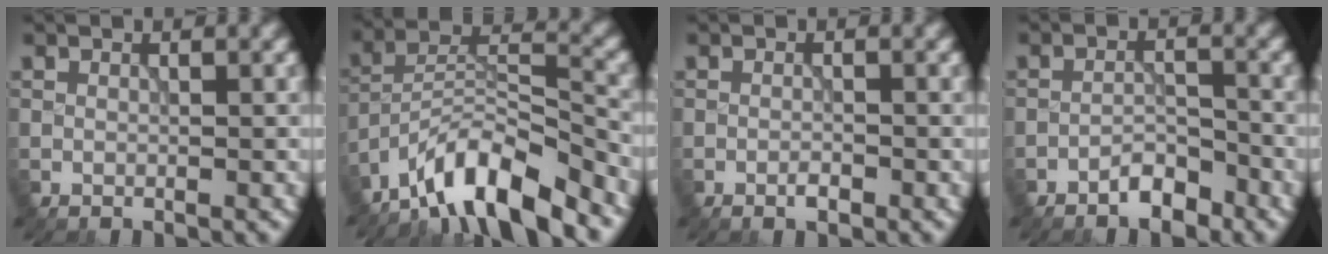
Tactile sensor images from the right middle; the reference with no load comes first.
{"total": 9.5, "force": [-7.6, 2.3, 5.2], "torque": [-0.075, 0.009, -0.147]}
{"total": 1.0, "force": [-0.6, 0.3, 0.7], "torque": [-0.014, 0.000, -0.011]}
{"total": 2.5, "force": [-2.1, 0.8, 1.2], "torque": [-0.013, 0.010, -0.039]}